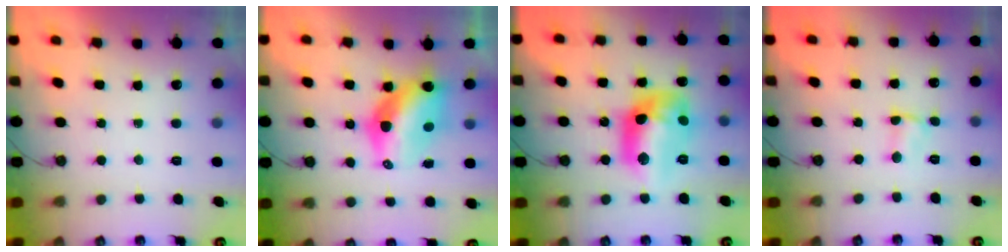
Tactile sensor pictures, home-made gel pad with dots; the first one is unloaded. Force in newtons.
{"total": 10.6, "press": 10.6, "slide": 0.9}
{"total": 15.2, "press": 15.1, "slide": 1.2}
{"total": 1.7, "press": 1.7, "slide": 0.3}